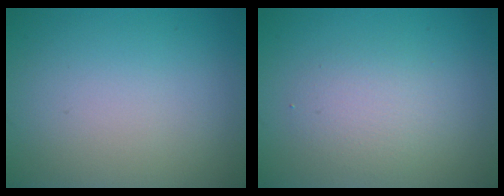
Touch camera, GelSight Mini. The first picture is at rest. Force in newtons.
{"total": 2.4, "press": 2.4, "slide": 0.2}